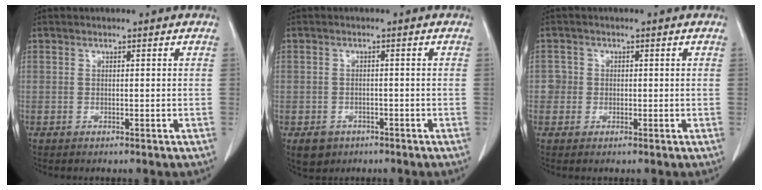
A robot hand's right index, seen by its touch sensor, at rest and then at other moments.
{"total": 3.3, "force": [-1.9, 2.6, 0.7], "torque": [-0.012, 0.005, -0.022]}
{"total": 1.9, "force": [-0.2, 1.8, -0.1], "torque": [0.014, 0.008, -0.008]}